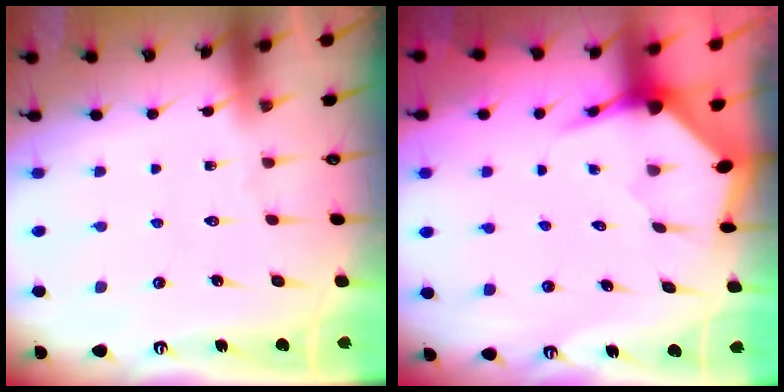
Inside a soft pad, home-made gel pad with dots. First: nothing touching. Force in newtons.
{"total": 3.5, "press": 3.5, "slide": 0.5}